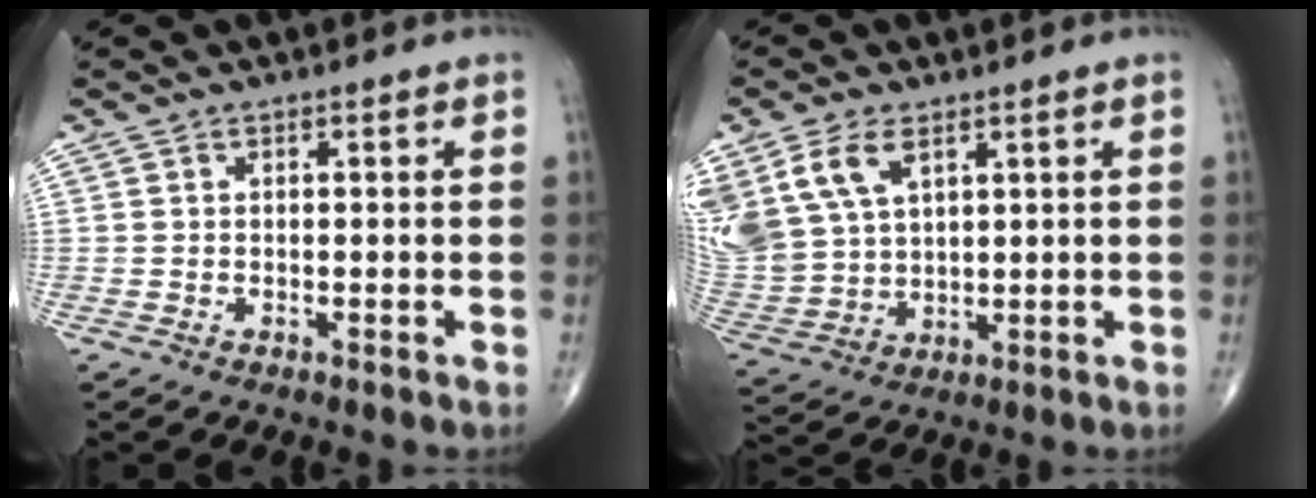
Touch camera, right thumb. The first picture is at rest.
{"total": 15.4, "force": [7.1, 9.6, 9.6], "torque": [-0.221, -0.011, 0.151]}